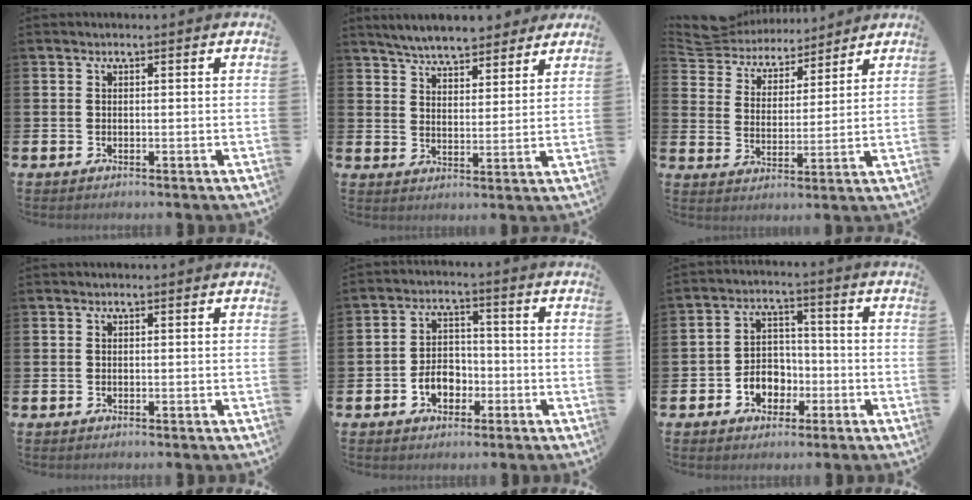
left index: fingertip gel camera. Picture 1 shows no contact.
{"total": 6.4, "force": [6.1, 1.2, 1.3], "torque": [-0.044, -0.026, 0.111]}
{"total": 5.7, "force": [5.5, 1.8, -0.1], "torque": [-0.036, -0.040, 0.096]}
{"total": 0.0}
{"total": 4.5, "force": [-1.8, 3.4, 2.4], "torque": [-0.032, 0.001, -0.042]}
{"total": 4.5, "force": [-1.7, 4.0, 1.3], "torque": [-0.034, 0.007, -0.038]}